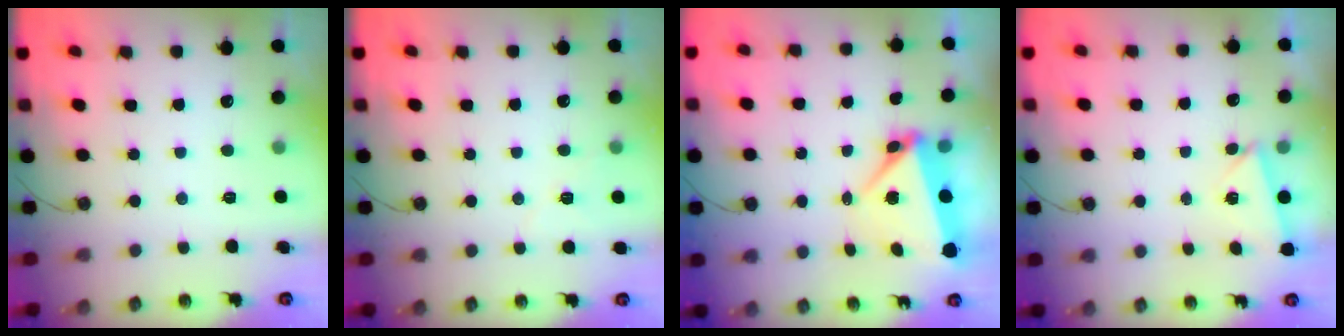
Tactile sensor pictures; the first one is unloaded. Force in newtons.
{"total": 5.9, "press": 5.4, "slide": 2.4}
{"total": 6.0, "press": 6.0, "slide": 0.3}
{"total": 2.6, "press": 2.2, "slide": 1.4}